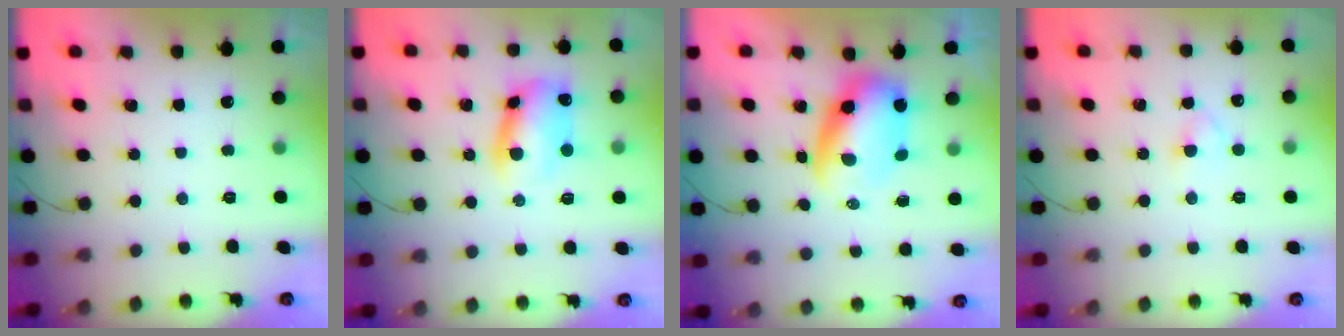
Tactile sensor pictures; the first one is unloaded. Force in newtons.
{"total": 9.1, "press": 9.0, "slide": 1.1}
{"total": 7.7, "press": 7.4, "slide": 2.0}
{"total": 2.9, "press": 2.7, "slide": 1.2}